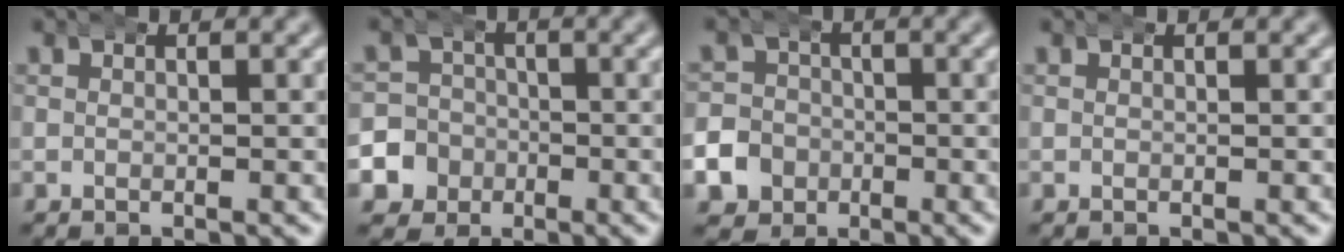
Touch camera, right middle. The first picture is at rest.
{"total": 10.6, "force": [-3.9, 9.7, 1.7], "torque": [-0.064, -0.041, -0.073]}
{"total": 8.2, "force": [-3.3, 7.3, 1.6], "torque": [-0.045, -0.027, -0.062]}
{"total": 0.0}